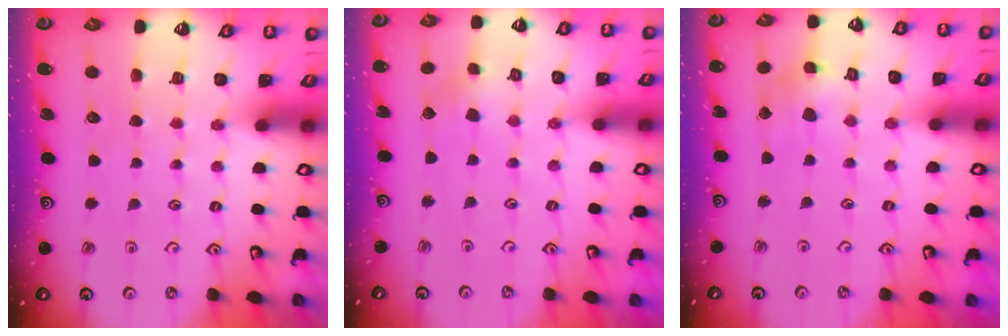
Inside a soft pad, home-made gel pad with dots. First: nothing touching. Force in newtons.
{"total": 2.6, "press": 2.6, "slide": 0.4}
{"total": 5.3, "press": 5.3, "slide": 0.6}